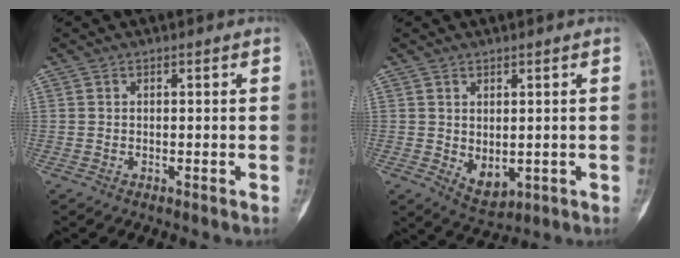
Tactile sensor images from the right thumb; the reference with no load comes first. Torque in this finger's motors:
{"motor_torque": [-0.64, 0.16, 0.19, 0.72, -0.09]}